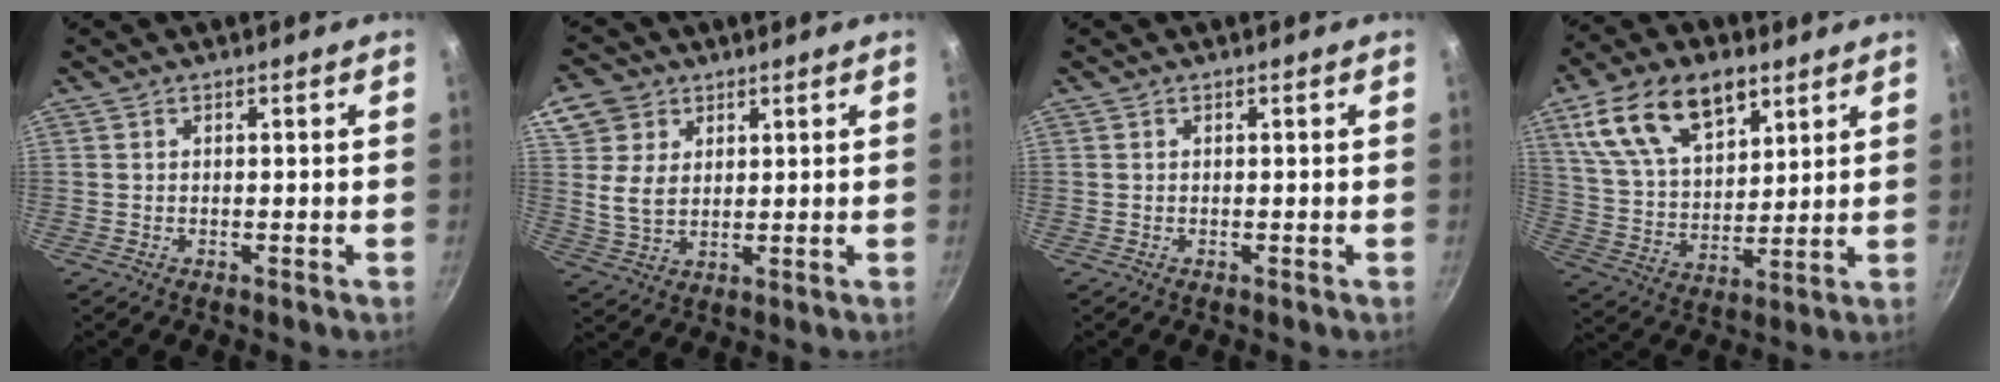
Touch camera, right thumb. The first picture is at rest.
{"total": 8.2, "force": [3.3, 6.4, 4.0], "torque": [-0.051, -0.014, 0.060]}
{"total": 0.0}
{"total": 18.5, "force": [9.5, 10.4, 11.9], "torque": [-0.186, -0.025, 0.177]}